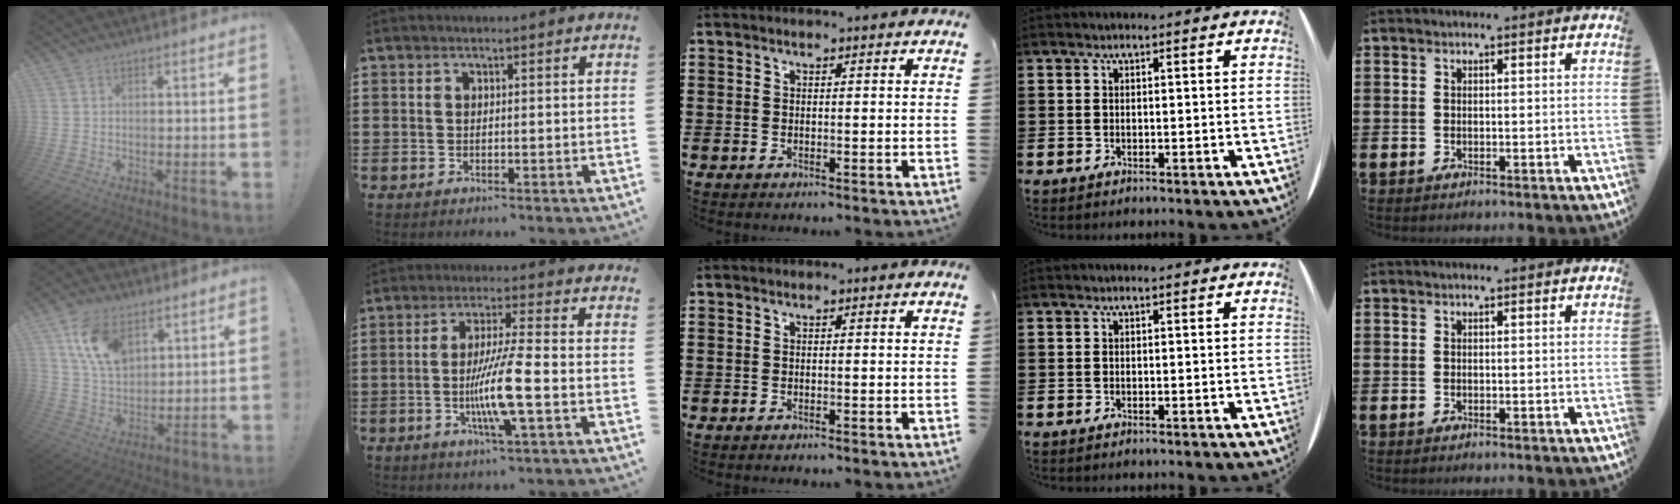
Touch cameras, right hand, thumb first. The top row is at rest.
{"thumb": {"total": 13.4, "force": [6.8, 8.5, 7.8], "torque": [-0.142, -0.021, 0.132]}, "index": {"total": 9.2, "force": [-2.6, 0.3, 8.9], "torque": [-0.175, -0.018, -0.054]}}